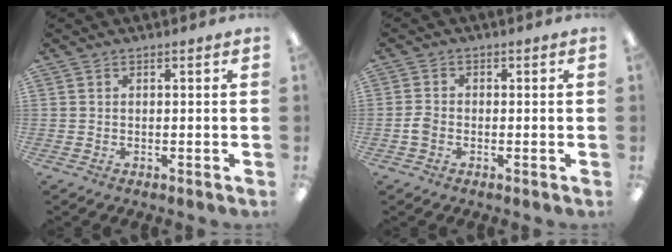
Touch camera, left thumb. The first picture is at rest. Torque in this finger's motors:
{"motor_torque": [-0.25, 0.25, 0.13, -0.15, 0.05]}